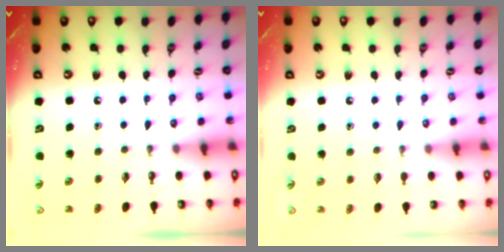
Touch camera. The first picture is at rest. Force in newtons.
{"total": 3.0, "press": 2.9, "slide": 0.4}